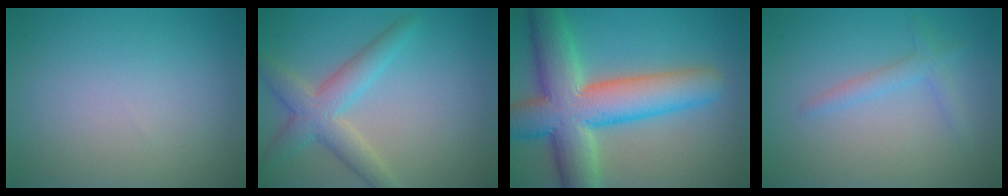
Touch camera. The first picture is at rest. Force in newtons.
{"total": 3.5, "press": 3.5, "slide": 0.2}
{"total": 11.3, "press": 11.3, "slide": 0.5}
{"total": 1.6, "press": 1.6, "slide": 0.1}